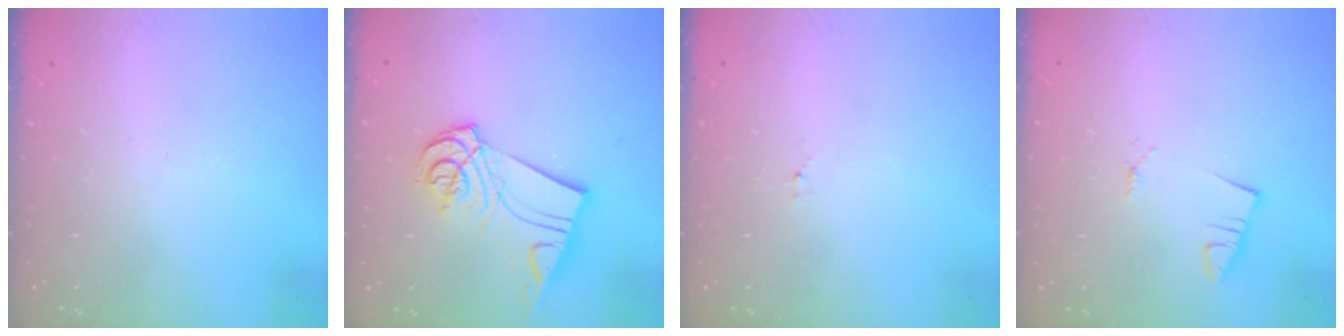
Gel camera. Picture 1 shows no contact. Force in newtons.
{"total": 12.1, "press": 12.0, "slide": 1.7}
{"total": 3.3, "press": 3.3, "slide": 0.3}
{"total": 1.2, "press": 1.2, "slide": 0.1}